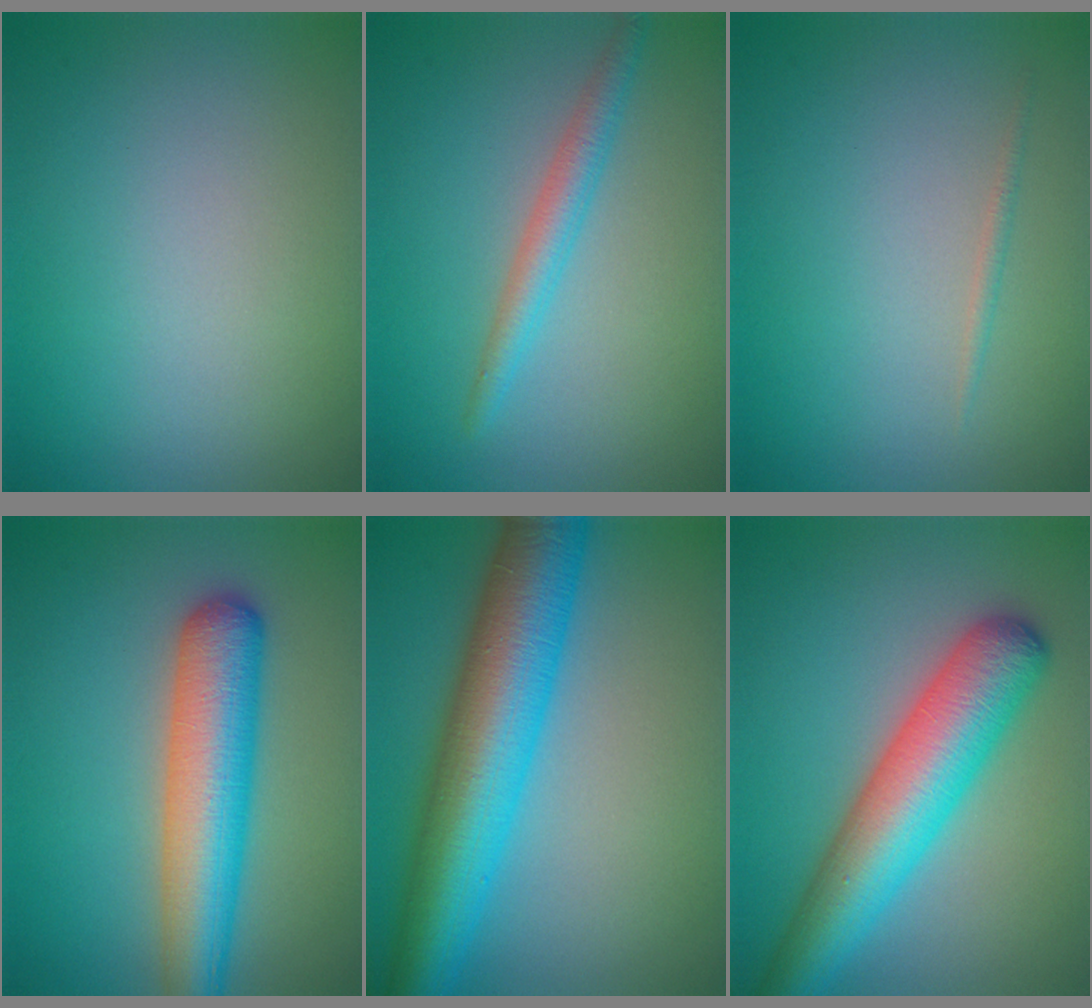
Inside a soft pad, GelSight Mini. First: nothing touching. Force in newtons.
{"total": 2.4, "press": 2.4, "slide": 0.1}
{"total": 0.6, "press": 0.6, "slide": 0.1}
{"total": 7.5, "press": 7.5, "slide": 0.3}
{"total": 11.0, "press": 11.0, "slide": 0.2}
{"total": 8.4, "press": 8.4, "slide": 0.3}